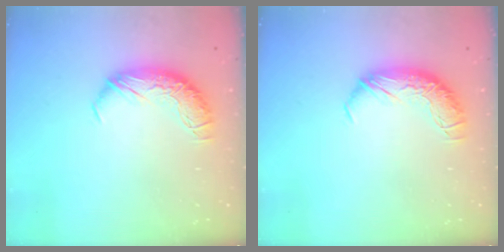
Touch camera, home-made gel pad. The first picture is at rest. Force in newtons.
{"total": 0.0}